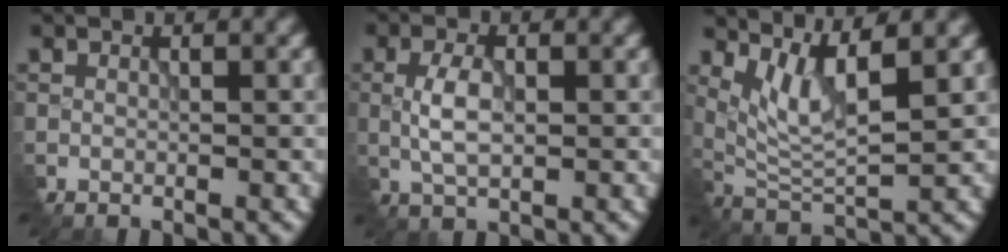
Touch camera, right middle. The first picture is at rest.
{"total": 3.0, "force": [-0.5, 1.4, 2.7], "torque": [-0.064, 0.000, -0.007]}
{"total": 4.3, "force": [2.1, 0.8, 3.7], "torque": [-0.084, -0.010, 0.051]}